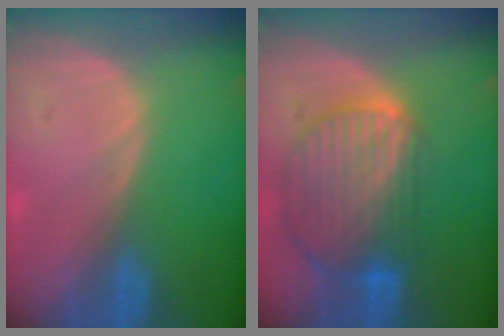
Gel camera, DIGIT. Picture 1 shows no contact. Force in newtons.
{"total": 10.4, "press": 8.9, "slide": 5.4}